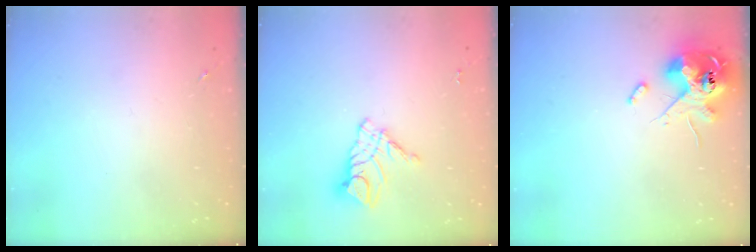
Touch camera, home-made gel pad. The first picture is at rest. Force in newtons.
{"total": 10.8, "press": 10.7, "slide": 0.7}
{"total": 12.8, "press": 12.6, "slide": 2.2}